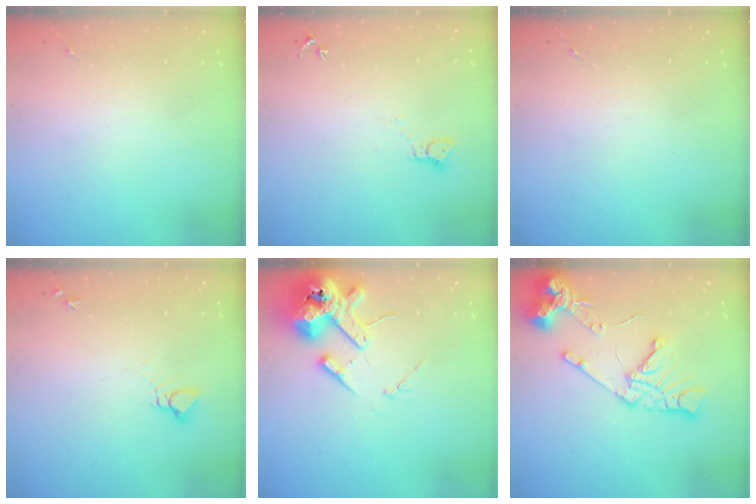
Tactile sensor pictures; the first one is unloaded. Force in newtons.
{"total": 3.3, "press": 3.3, "slide": 0.1}
{"total": 0.0}
{"total": 3.9, "press": 3.9, "slide": 0.2}
{"total": 14.6, "press": 14.4, "slide": 2.5}
{"total": 16.4, "press": 16.3, "slide": 1.9}